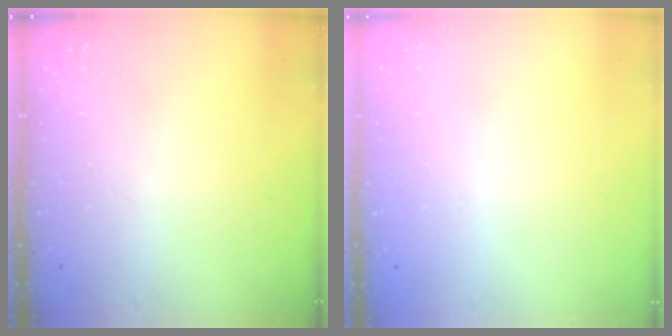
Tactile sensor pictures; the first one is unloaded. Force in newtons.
{"total": 0.0}